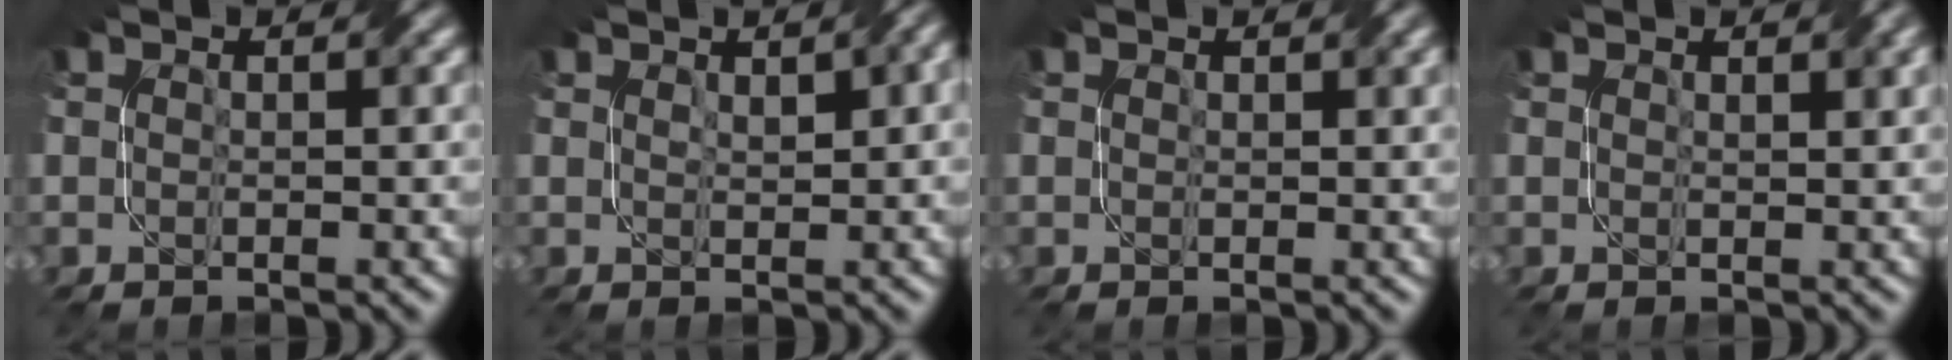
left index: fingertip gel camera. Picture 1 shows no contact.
{"total": 2.4, "force": [1.1, 0.7, 2.0], "torque": [-0.031, 0.000, 0.022]}
{"total": 0.0}
{"total": 1.5, "force": [1.1, 0.3, 1.0], "torque": [-0.013, -0.002, 0.017]}